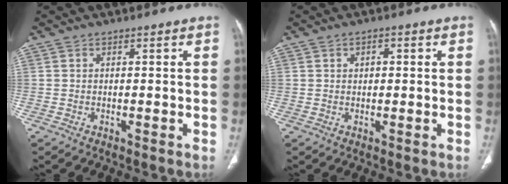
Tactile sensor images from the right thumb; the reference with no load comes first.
{"total": 1.7, "force": [0.5, 1.2, 1.2], "torque": [-0.011, 0.001, 0.005]}